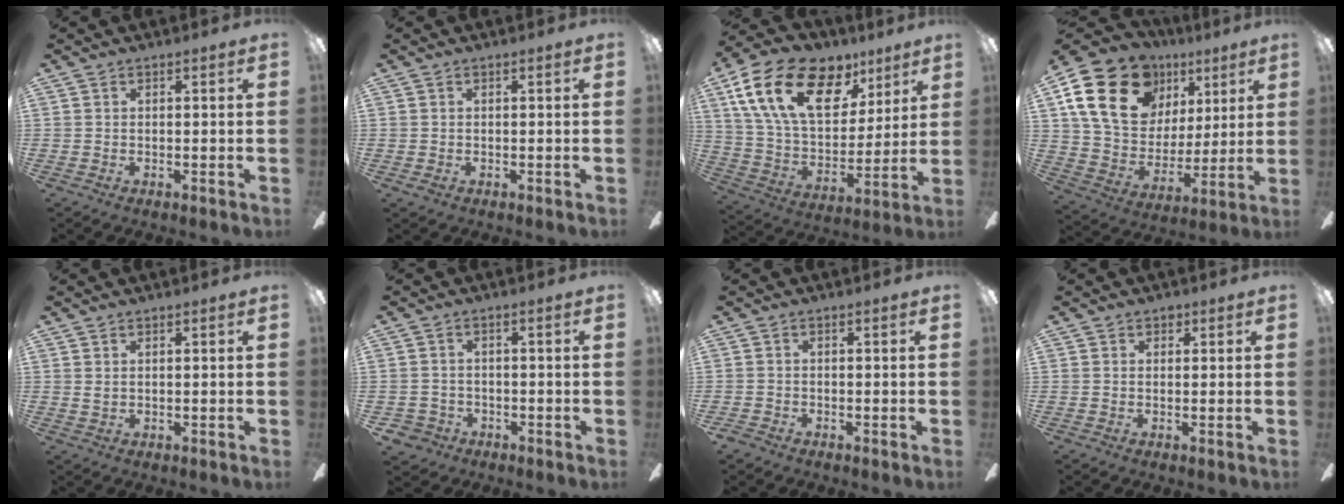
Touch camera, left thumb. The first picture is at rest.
{"total": 0.9, "force": [0.0, 0.6, 0.7], "torque": [-0.013, 0.004, -0.001]}
{"total": 24.2, "force": [11.9, 14.0, 15.8], "torque": [-0.288, -0.043, 0.214]}
{"total": 22.8, "force": [11.2, 16.0, 11.7], "torque": [-0.218, -0.046, 0.210]}
{"total": 1.1, "force": [0.7, 0.6, 0.6], "torque": [-0.014, 0.001, 0.013]}
{"total": 3.2, "force": [-1.4, 2.8, 0.7], "torque": [-0.035, 0.002, -0.034]}
{"total": 1.3, "force": [-0.7, 0.8, 0.6], "torque": [-0.019, 0.002, -0.017]}
{"total": 1.4, "force": [0.8, 1.0, 0.6], "torque": [-0.005, 0.000, 0.013]}